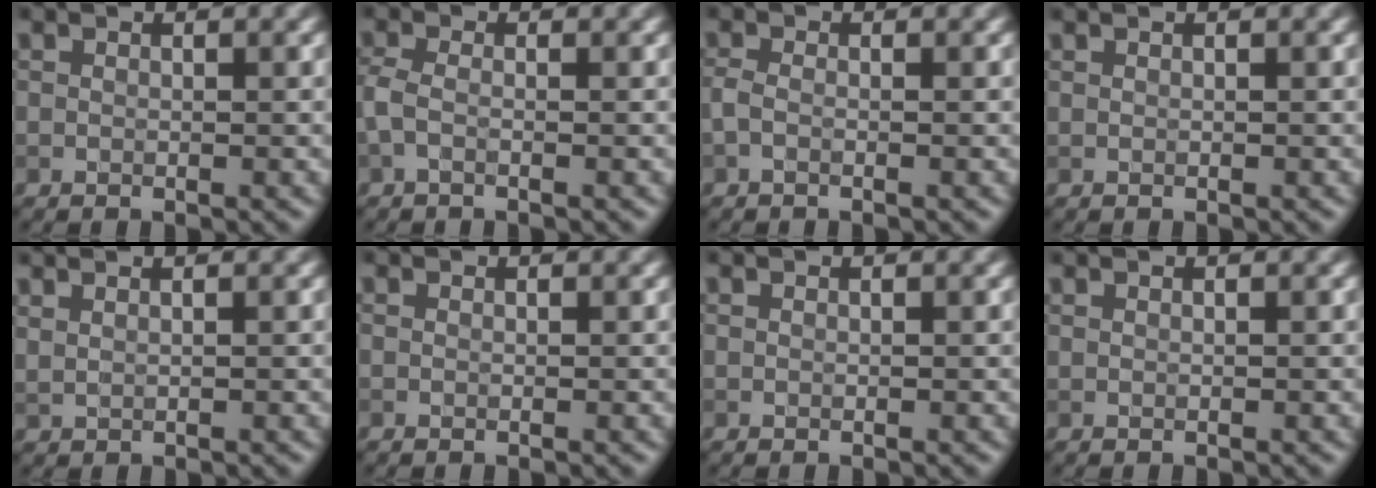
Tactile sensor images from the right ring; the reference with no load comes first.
{"total": 1.7, "force": [-0.6, 0.7, 1.5], "torque": [-0.039, 0.001, -0.019]}
{"total": 1.1, "force": [-0.5, 0.5, 0.9], "torque": [-0.023, -0.001, -0.014]}
{"total": 0.0}
{"total": 2.3, "force": [1.6, 1.1, 1.2], "torque": [-0.013, 0.009, 0.007]}
{"total": 0.0}
{"total": 0.0}
{"total": 0.0}